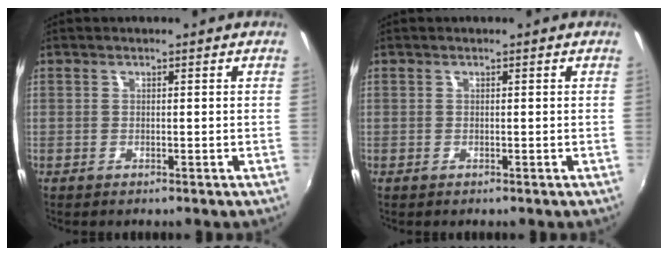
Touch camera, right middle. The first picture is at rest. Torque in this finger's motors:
{"motor_torque": [0.03, -0.23, 0.05, 0.00]}